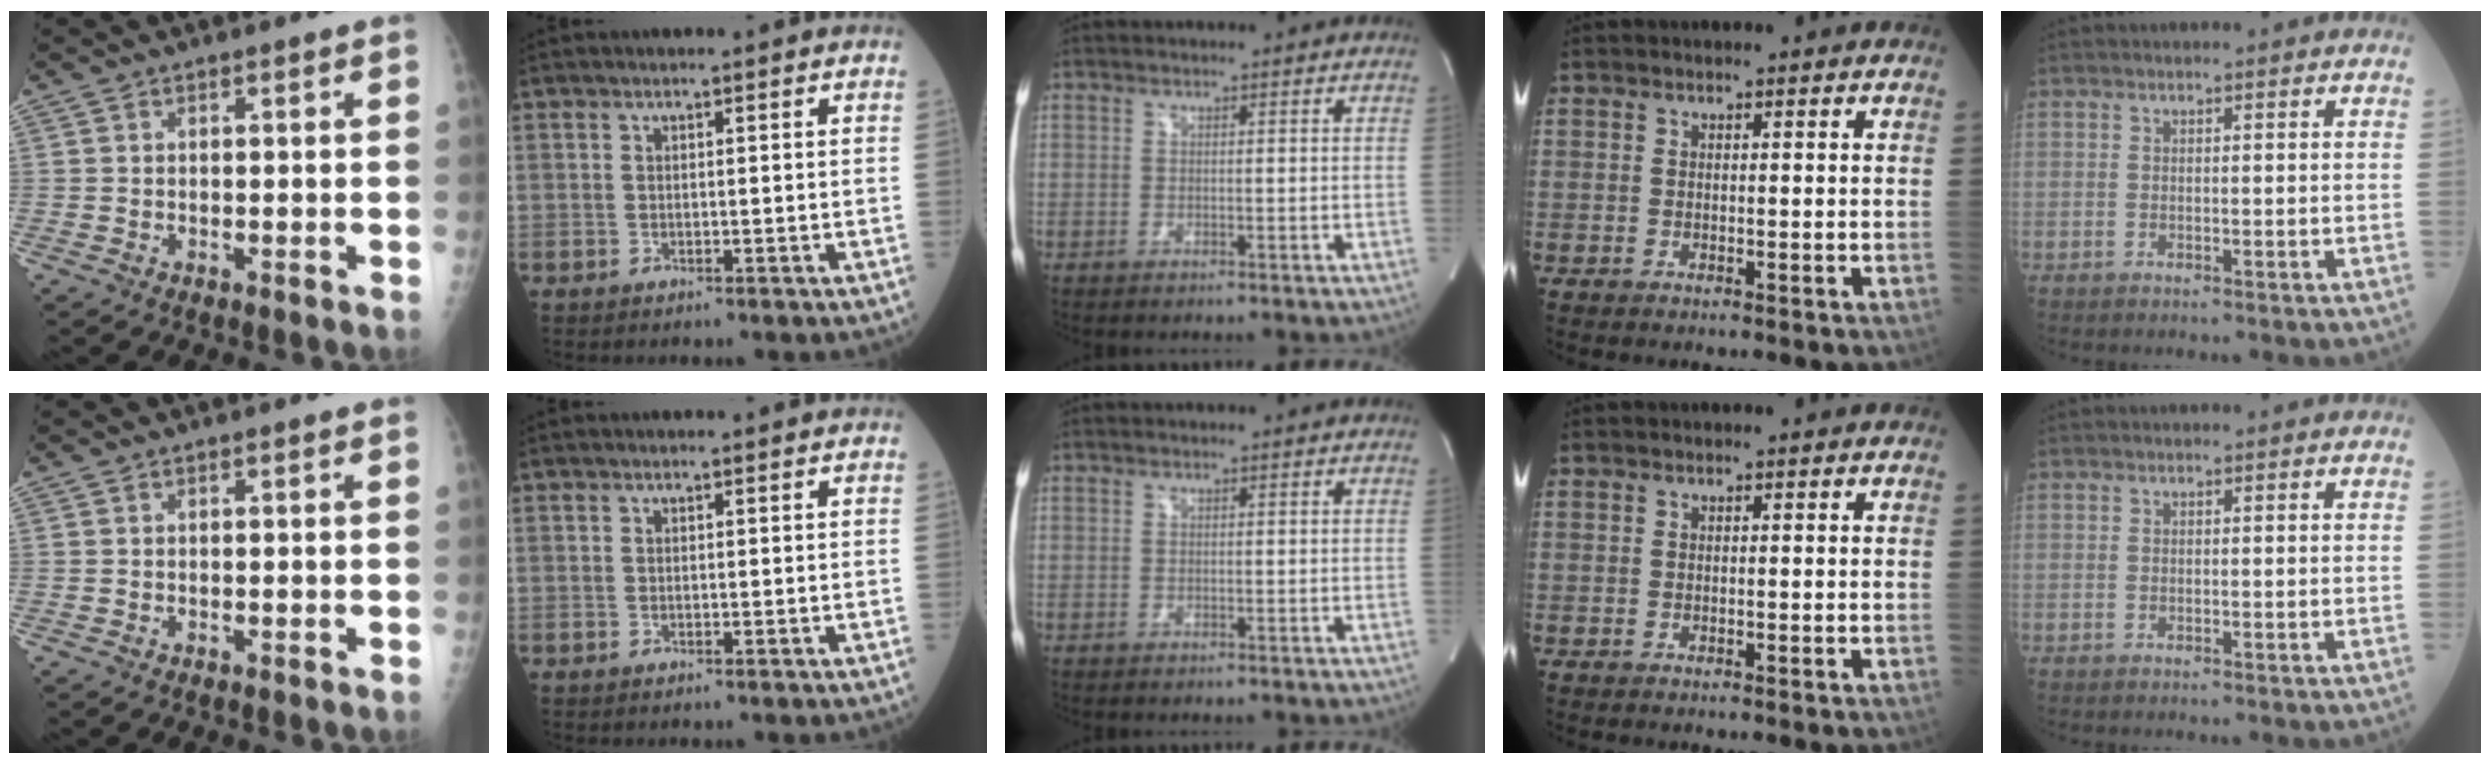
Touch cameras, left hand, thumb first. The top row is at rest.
{}